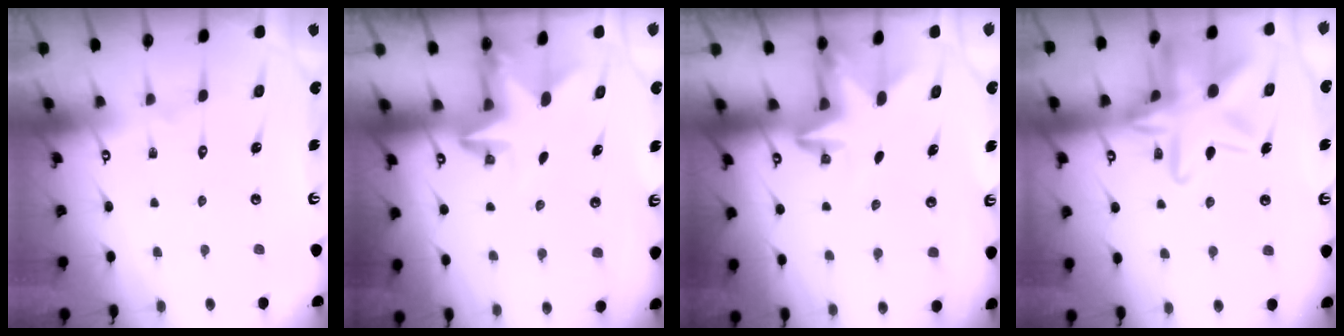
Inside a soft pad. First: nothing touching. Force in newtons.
{"total": 2.4, "press": 2.3, "slide": 0.4}
{"total": 3.0, "press": 2.9, "slide": 0.7}
{"total": 18.2, "press": 18.1, "slide": 1.3}